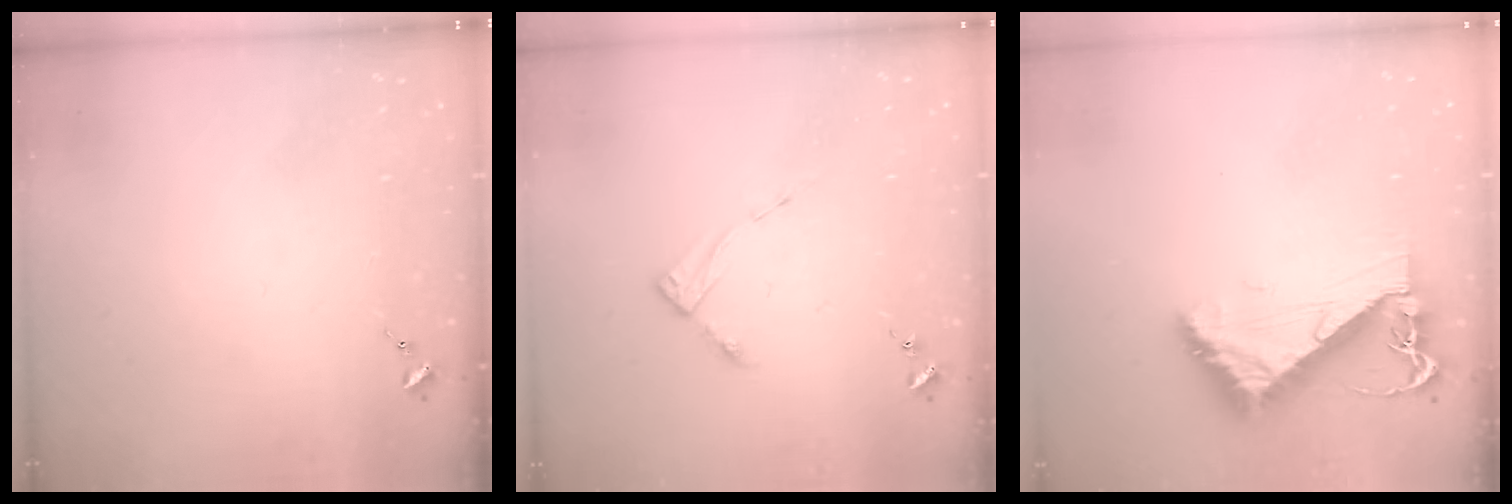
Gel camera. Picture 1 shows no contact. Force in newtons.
{"total": 2.8, "press": 2.8, "slide": 0.4}
{"total": 8.3, "press": 8.2, "slide": 1.0}